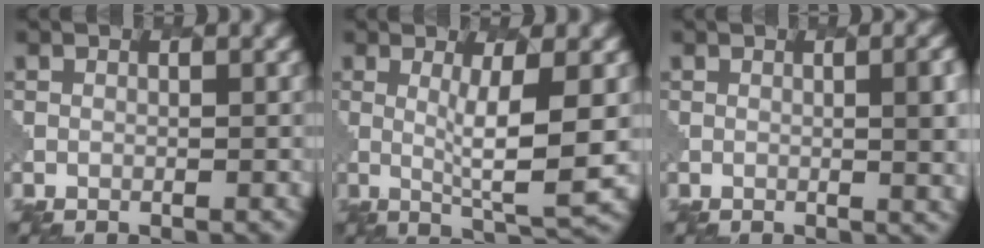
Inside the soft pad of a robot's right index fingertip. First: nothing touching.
{"total": 5.0, "force": [1.1, 0.6, 4.9], "torque": [-0.089, -0.011, 0.018]}
{"total": 5.3, "force": [0.6, 1.9, 5.0], "torque": [-0.046, 0.001, 0.006]}